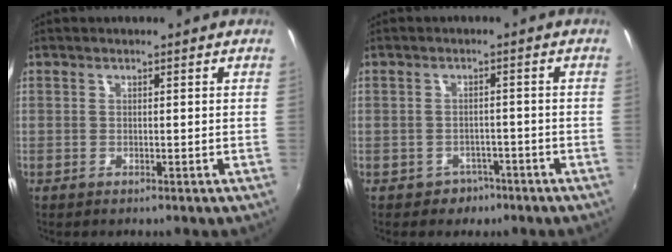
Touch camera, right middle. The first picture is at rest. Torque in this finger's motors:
{"motor_torque": [0.17, -0.30, -0.01, 0.00]}